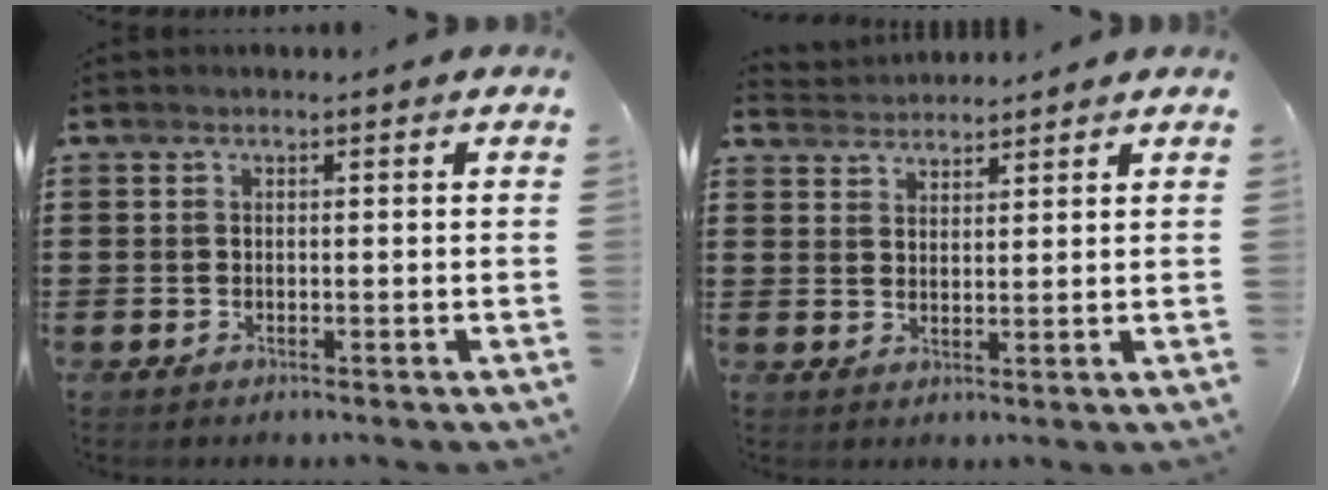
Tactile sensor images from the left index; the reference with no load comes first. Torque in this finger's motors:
{"motor_torque": [0.45, 0.43, -0.29, -0.04]}